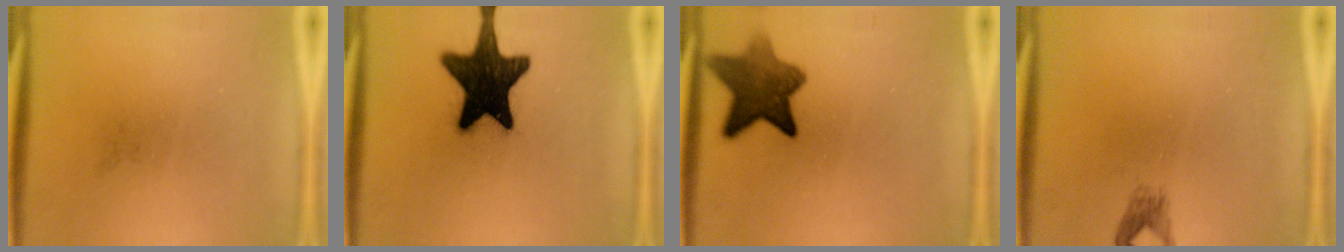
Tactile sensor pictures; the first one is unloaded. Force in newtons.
{"total": 18.6}
{"total": 9.0}
{"total": 1.5}